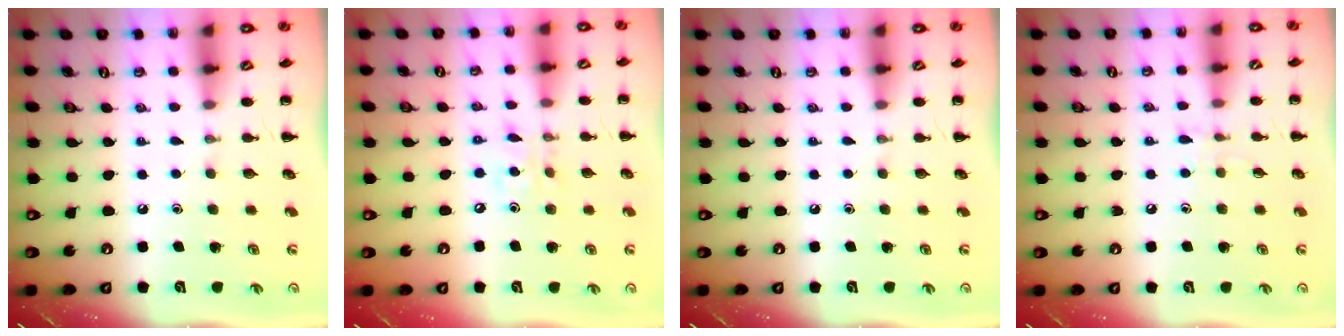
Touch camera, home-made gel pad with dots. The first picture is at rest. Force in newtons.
{"total": 5.9, "press": 5.8, "slide": 1.3}
{"total": 0.0}
{"total": 4.7, "press": 4.4, "slide": 1.5}